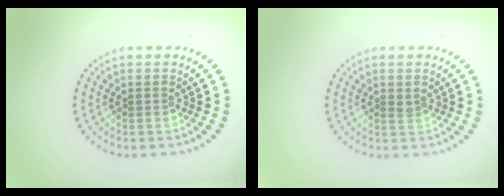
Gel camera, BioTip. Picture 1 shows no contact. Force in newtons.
{"total": 0.6, "press": 0.5, "slide": 0.3}